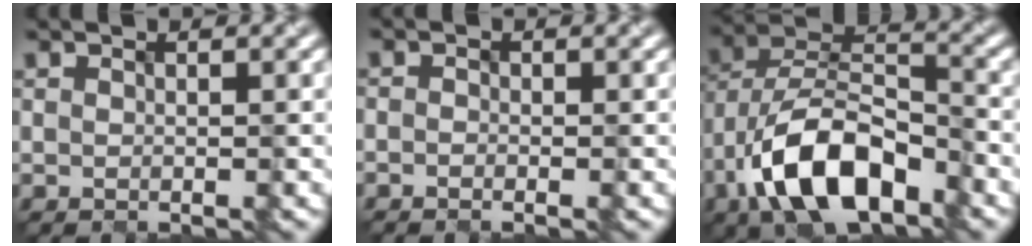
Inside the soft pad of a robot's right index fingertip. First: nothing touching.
{"total": 1.8, "force": [-1.3, -0.9, -0.9], "torque": [0.002, -0.007, -0.005]}
{"total": 9.5, "force": [-6.3, 3.9, 6.0], "torque": [-0.130, 0.003, -0.099]}